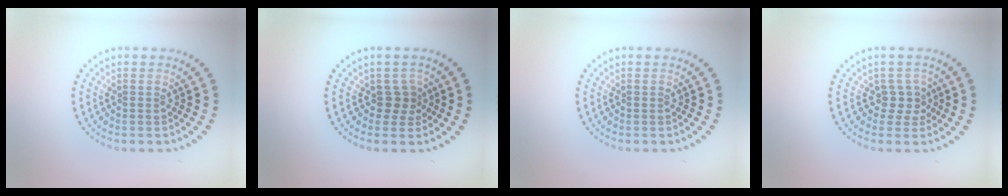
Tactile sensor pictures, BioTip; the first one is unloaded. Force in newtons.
{"total": 1.6, "press": 1.3, "slide": 0.9}
{"total": 0.0}
{"total": 1.8, "press": 1.3, "slide": 1.3}